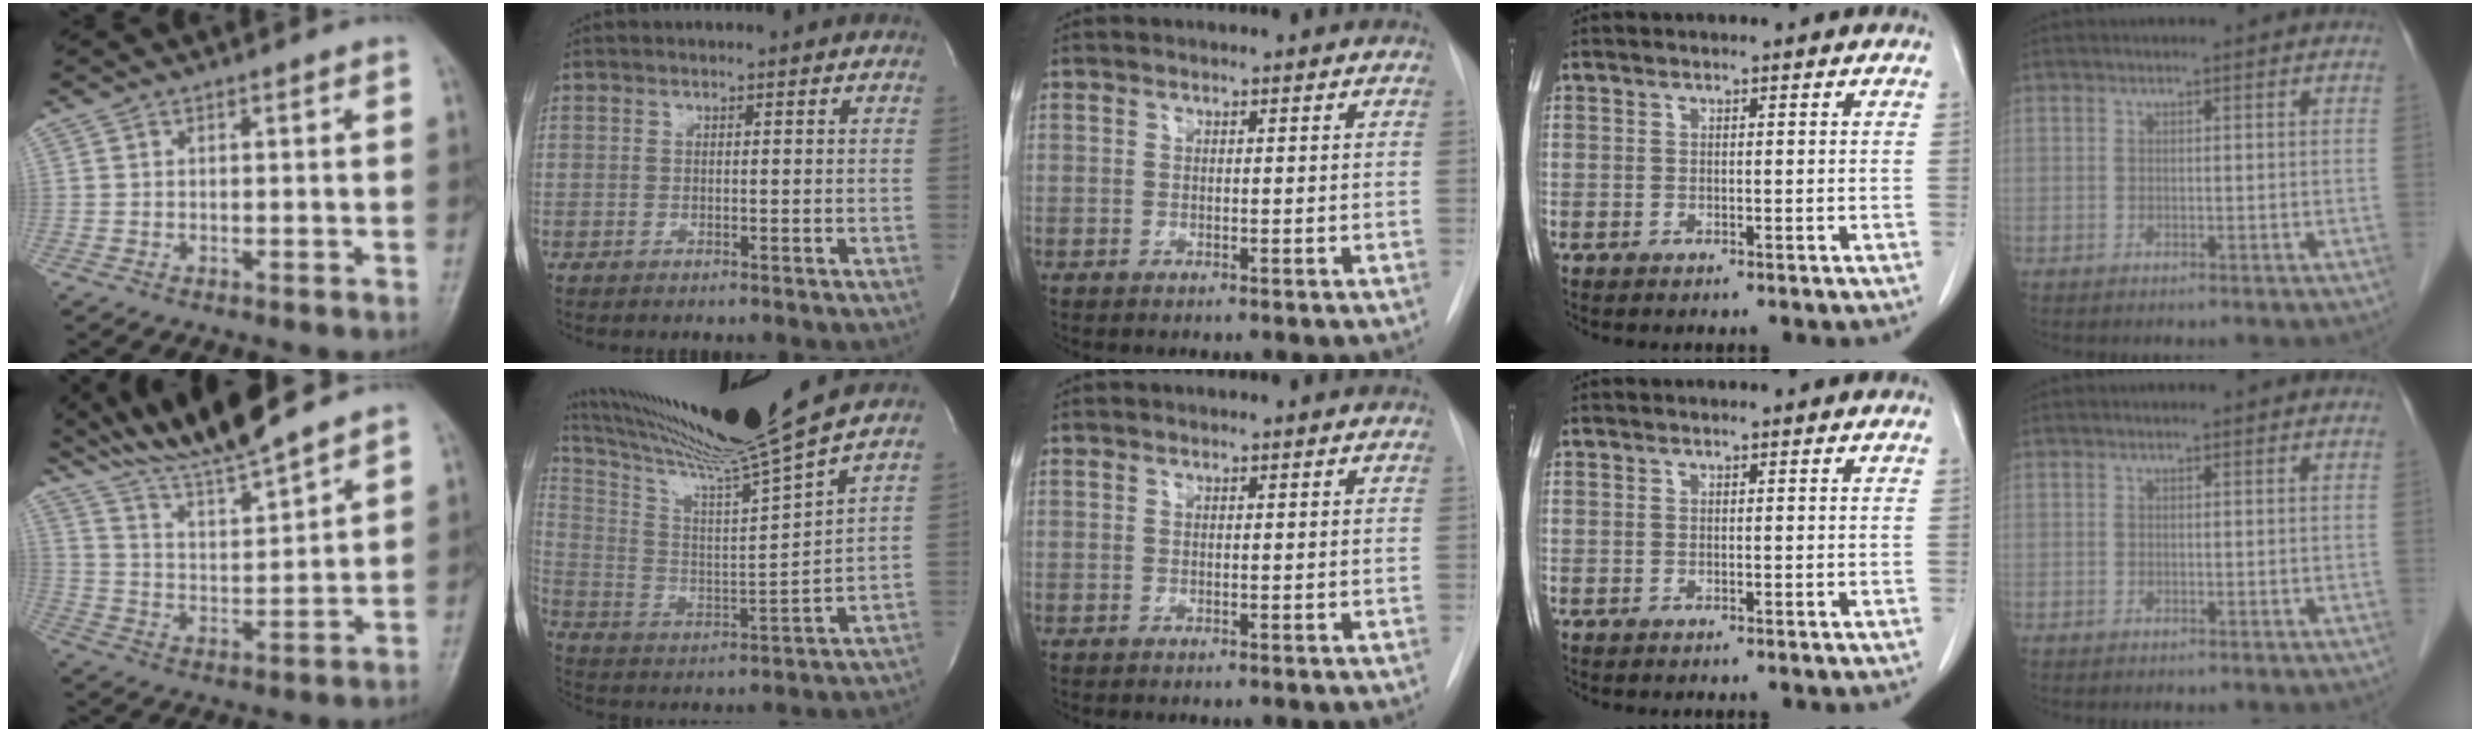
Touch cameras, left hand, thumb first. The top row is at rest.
{"thumb": {"total": 13.7, "force": [12.5, 0.1, 5.6], "torque": [-0.093, -0.055, 0.235]}, "index": {"total": 18.9, "force": [16.0, -3.5, 9.5], "torque": [-0.179, -0.050, 0.266]}}